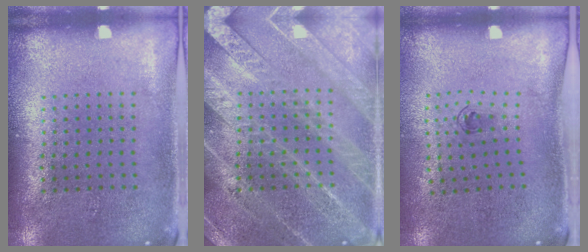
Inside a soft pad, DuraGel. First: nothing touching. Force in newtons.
{"total": 3.3, "press": 3.3, "slide": 0.4}
{"total": 0.6, "press": 0.3, "slide": 0.5}